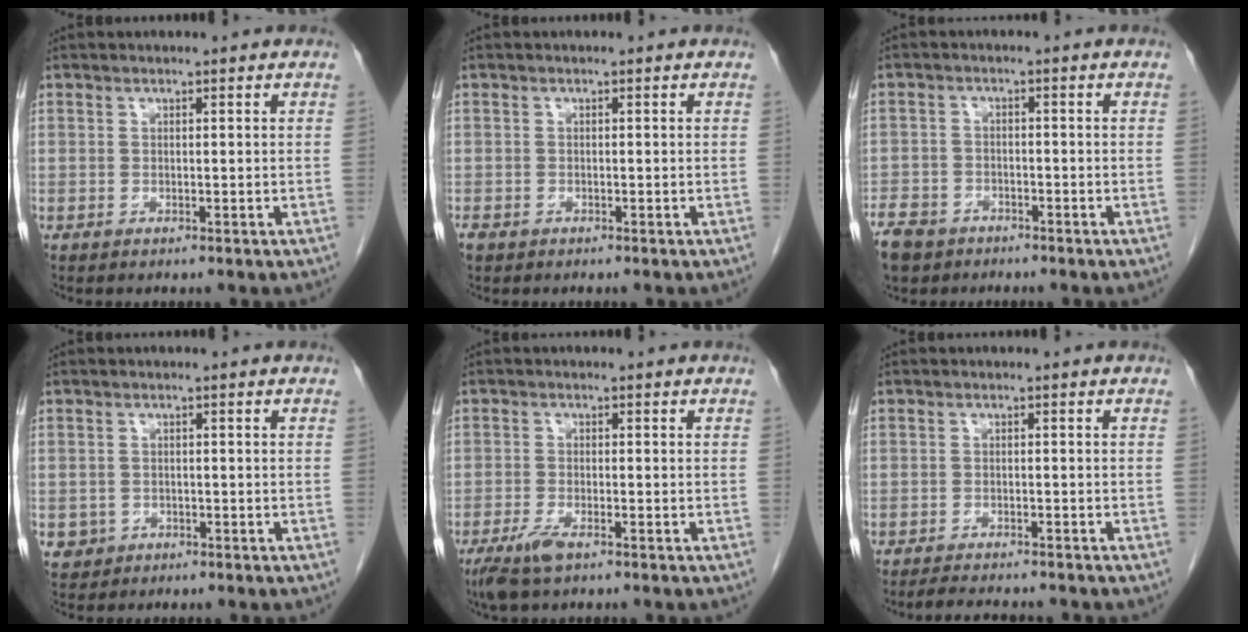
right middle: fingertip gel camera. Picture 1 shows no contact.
{"total": 1.0, "force": [-0.7, 0.7, 0.3], "torque": [-0.013, 0.000, -0.012]}
{"total": 7.1, "force": [-5.3, 4.3, 2.0], "torque": [-0.049, -0.001, -0.093]}
{"total": 2.5, "force": [-1.0, 2.3, 0.1], "torque": [0.003, 0.009, -0.012]}
{"total": 4.0, "force": [-2.7, 0.9, 2.8], "torque": [-0.067, -0.009, -0.049]}
{"total": 5.7, "force": [-5.3, 0.7, 2.0], "torque": [-0.027, -0.012, -0.080]}